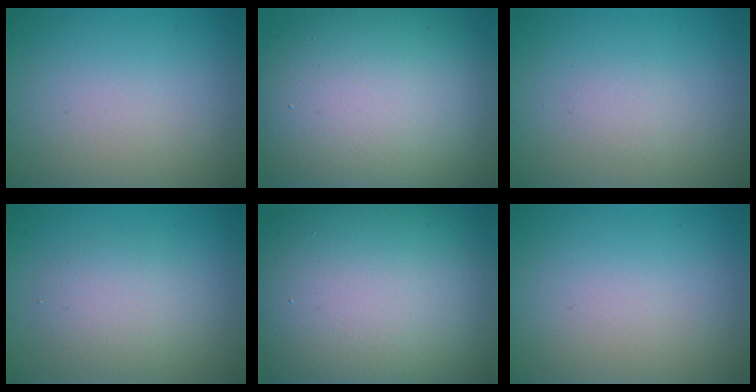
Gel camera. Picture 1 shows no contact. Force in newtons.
{"total": 15.0, "press": 15.0, "slide": 0.4}
{"total": 0.9, "press": 0.9, "slide": 0.1}
{"total": 2.8, "press": 2.8, "slide": 0.2}
{"total": 17.0, "press": 16.9, "slide": 1.3}
{"total": 0.0}